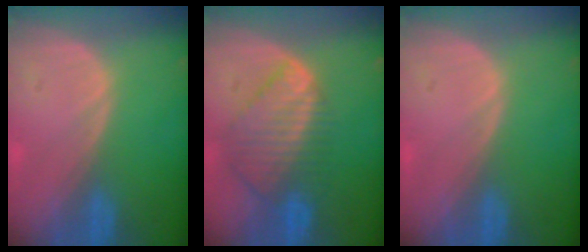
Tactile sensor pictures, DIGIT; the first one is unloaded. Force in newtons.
{"total": 8.9, "press": 7.7, "slide": 4.4}
{"total": 0.0}